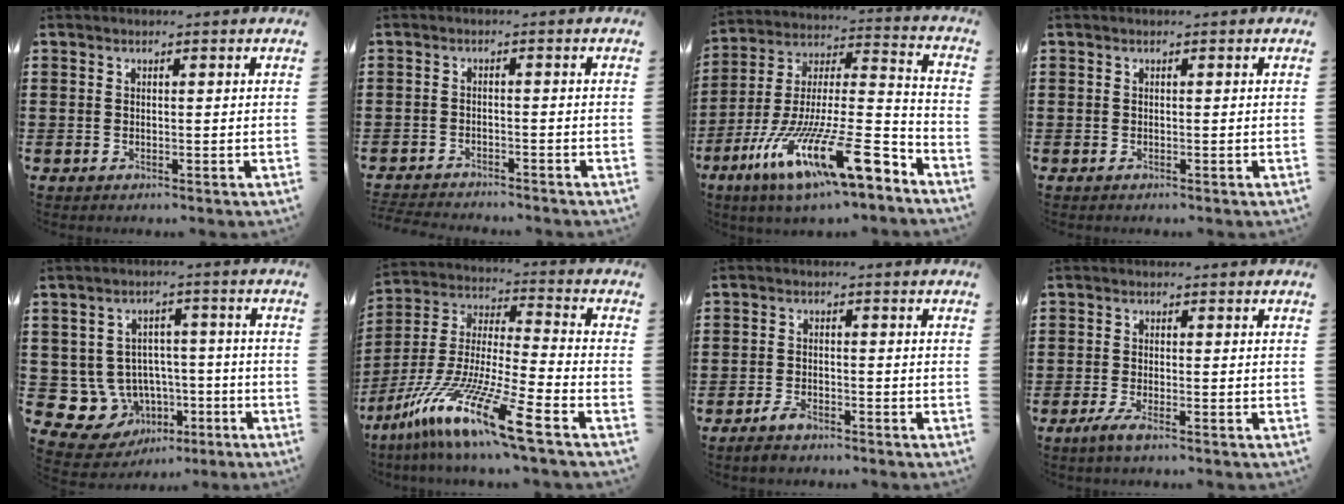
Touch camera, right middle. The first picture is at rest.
{"total": 2.5, "force": [-2.5, 0.1, 0.0], "torque": [-0.005, -0.002, -0.054]}
{"total": 18.4, "force": [-11.6, 3.7, 13.7], "torque": [-0.264, 0.015, -0.200]}
{"total": 0.0}
{"total": 7.0, "force": [-2.2, 6.5, 1.3], "torque": [-0.063, 0.000, -0.035]}
{"total": 14.4, "force": [-10.4, 0.2, 10.1], "torque": [-0.216, -0.008, -0.202]}
{"total": 2.6, "force": [-2.2, 1.0, 0.9], "torque": [-0.026, 0.002, -0.047]}
{"total": 2.1, "force": [-1.3, 0.2, 1.7], "torque": [-0.035, -0.004, -0.025]}